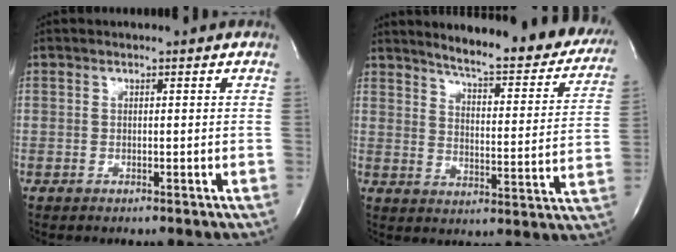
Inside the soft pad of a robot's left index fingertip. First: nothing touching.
{"total": 22.1, "force": [19.2, 4.0, 10.0], "torque": [-0.124, -0.054, 0.228]}